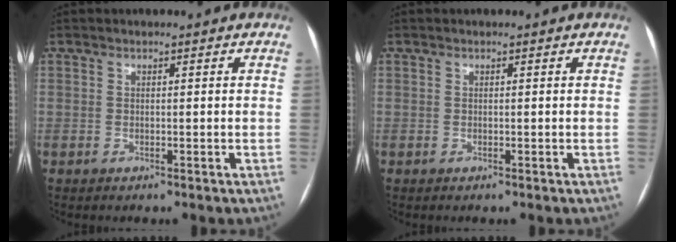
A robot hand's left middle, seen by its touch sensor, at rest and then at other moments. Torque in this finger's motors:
{"motor_torque": [0.00, 0.00, 0.00, 0.00]}